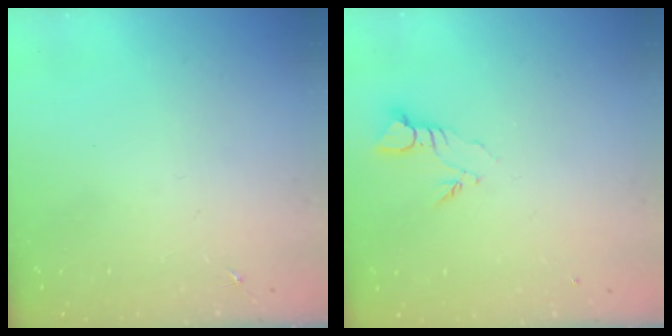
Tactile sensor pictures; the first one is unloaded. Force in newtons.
{"total": 3.5, "press": 3.5, "slide": 0.2}